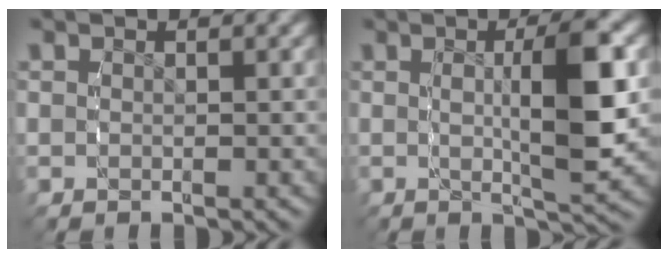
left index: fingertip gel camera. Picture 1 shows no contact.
{"total": 6.5, "force": [0.5, 1.2, 6.4], "torque": [-0.086, 0.005, 0.004]}